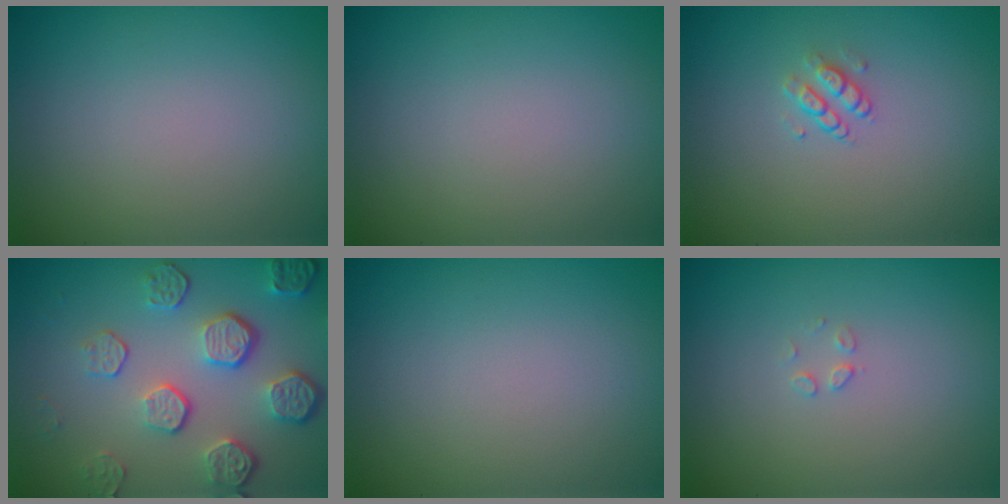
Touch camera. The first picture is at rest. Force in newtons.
{"total": 0.0}
{"total": 1.4, "press": 1.0, "slide": 1.0}
{"total": 5.6, "press": 3.9, "slide": 4.0}
{"total": 0.0}
{"total": 0.8, "press": 0.8, "slide": 0.0}